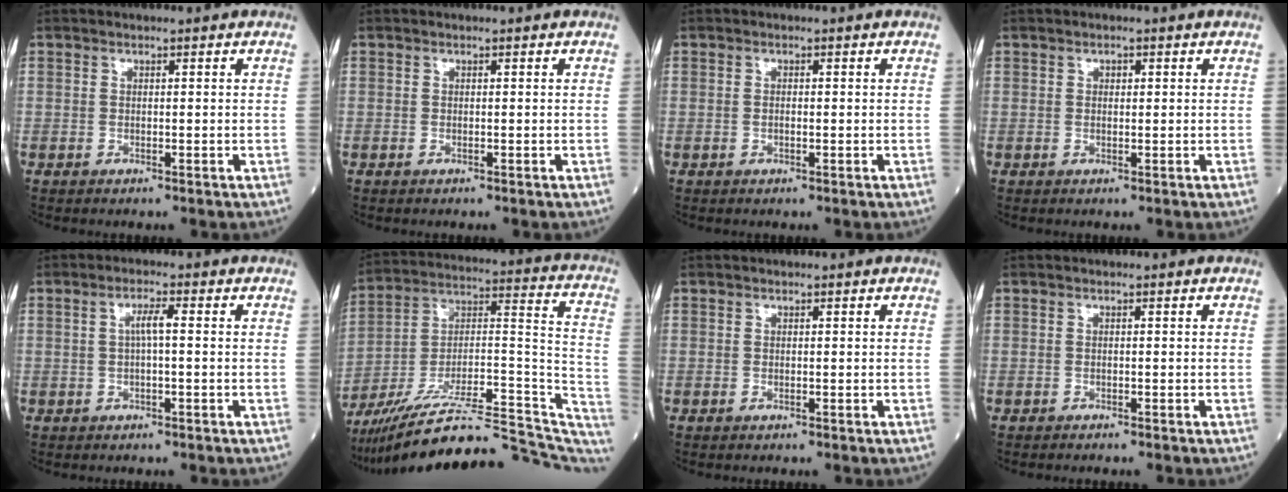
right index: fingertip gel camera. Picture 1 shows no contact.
{"total": 0.0}
{"total": 0.8, "force": [-0.1, 0.3, 0.7], "torque": [-0.015, 0.000, -0.003]}
{"total": 0.8, "force": [0.3, 0.5, 0.6], "torque": [-0.011, 0.000, 0.004]}
{"total": 2.7, "force": [0.1, 0.2, 2.6], "torque": [-0.051, 0.004, 0.002]}
{"total": 28.4, "force": [-23.8, 5.0, 14.7], "torque": [-0.167, 0.024, -0.353]}
{"total": 0.0}
{"total": 0.8, "force": [-0.8, 0.0, 0.3], "torque": [-0.002, 0.000, -0.012]}